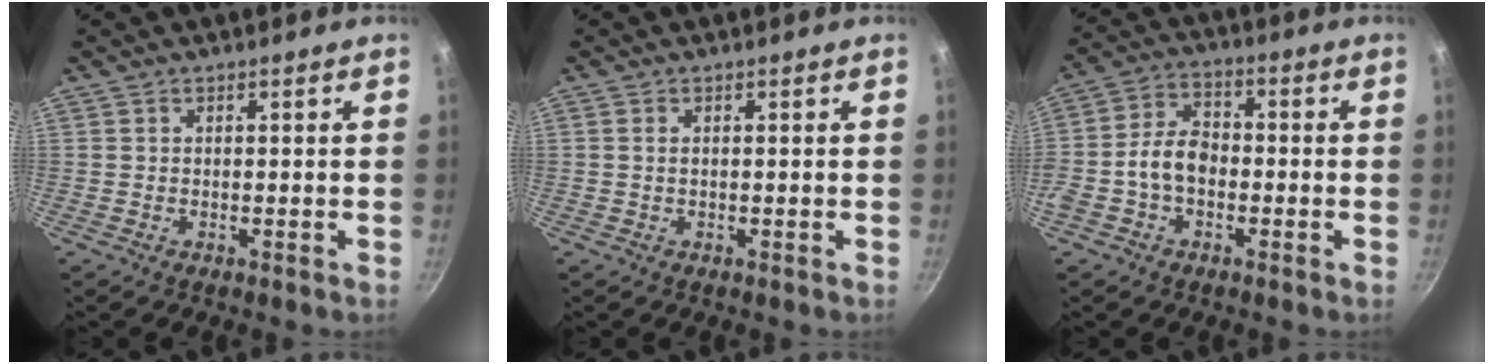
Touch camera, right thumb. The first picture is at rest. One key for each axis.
{"total": 0.5, "fx": 0.1, "fy": 0.2, "fz": 0.5, "tx": -0.009, "ty": 0.001, "tz": 0.002}
{"total": 8.1, "fx": -1.9, "fy": 5.6, "fz": 5.6, "tx": -0.089, "ty": 0.034, "tz": -0.047}